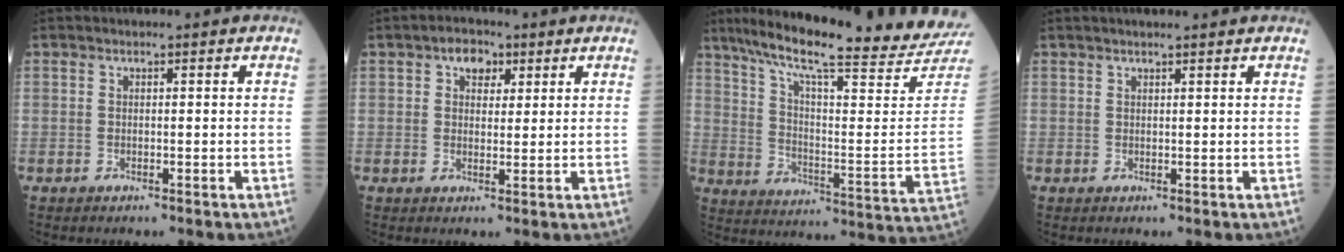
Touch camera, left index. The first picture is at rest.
{"total": 3.6, "force": [1.9, 2.3, 2.0], "torque": [-0.034, 0.015, 0.029]}
{"total": 26.7, "force": [23.4, 0.7, 12.8], "torque": [-0.211, -0.078, 0.308]}
{"total": 3.6, "force": [3.2, 0.2, 1.6], "torque": [-0.017, 0.022, 0.044]}